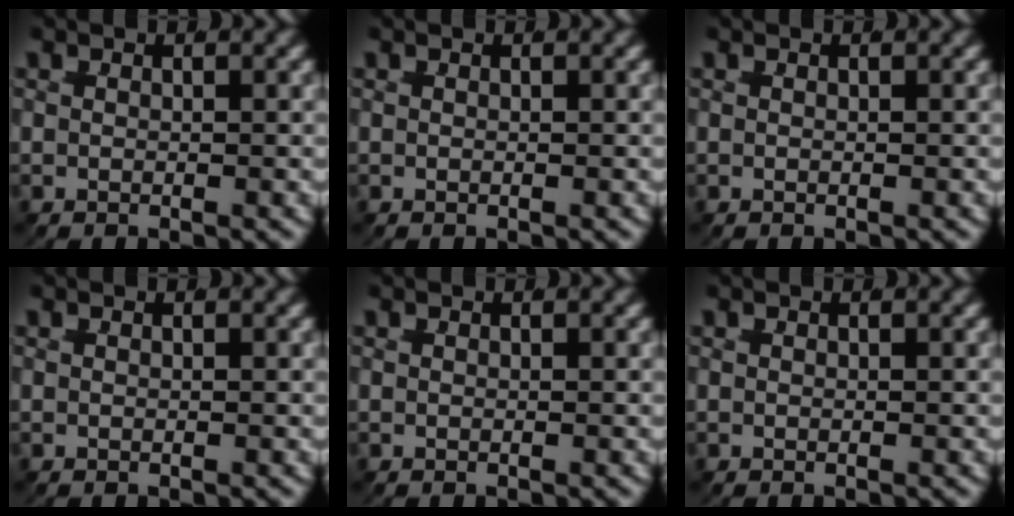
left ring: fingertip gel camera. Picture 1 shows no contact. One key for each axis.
{"total": 0.0}
{"total": 0.0}
{"total": 0.0}
{"total": 0.0}
{"total": 0.0}